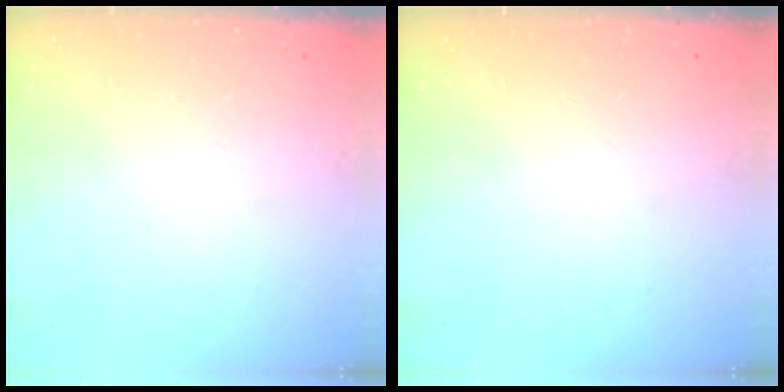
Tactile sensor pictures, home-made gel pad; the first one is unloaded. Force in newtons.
{"total": 0.0}